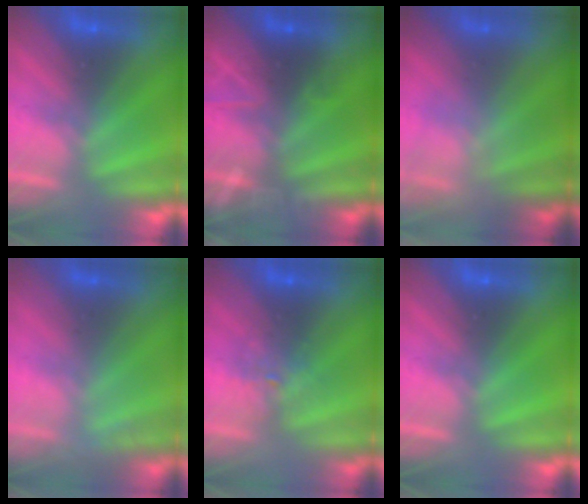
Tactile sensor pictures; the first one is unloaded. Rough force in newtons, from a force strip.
{"total": 2.9}
{"total": 2.3}
{"total": 2.7}
{"total": 2.1}
{"total": 0.0}